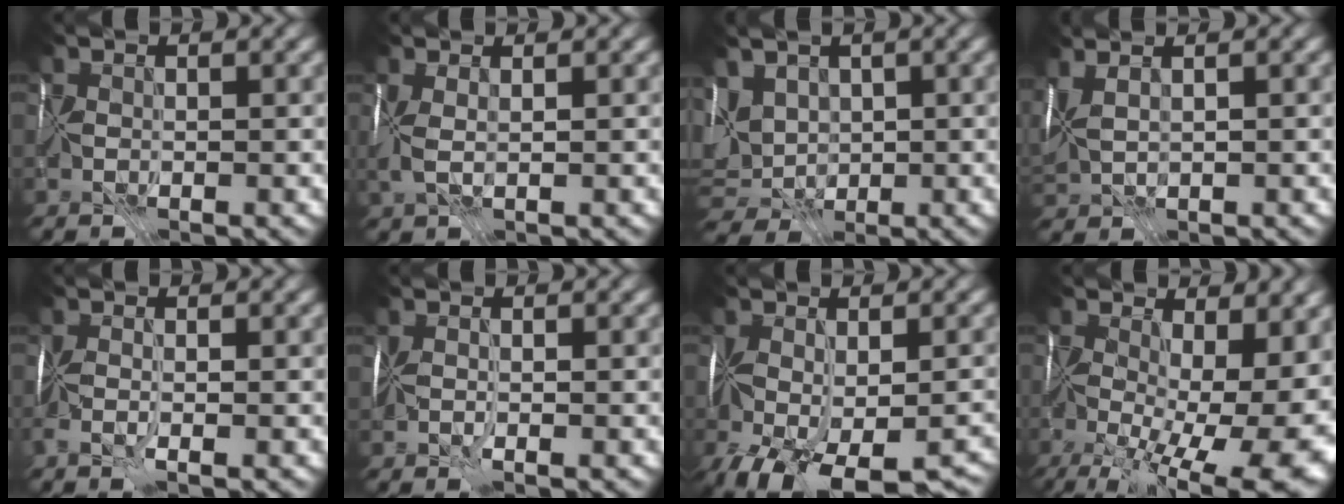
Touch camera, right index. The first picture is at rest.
{"total": 2.1, "force": [0.7, 0.8, 1.8], "torque": [-0.049, 0.008, 0.008]}
{"total": 6.4, "force": [1.5, 4.8, 3.9], "torque": [-0.083, 0.007, 0.030]}
{"total": 4.3, "force": [2.1, 1.9, 3.2], "torque": [-0.077, 0.024, 0.046]}
{"total": 2.8, "force": [-1.4, 0.9, 2.3], "torque": [-0.045, -0.003, -0.033]}
{"total": 2.0, "force": [-0.7, 0.9, 1.6], "torque": [-0.031, -0.003, -0.016]}
{"total": 14.9, "force": [-8.8, 7.8, 9.2], "torque": [-0.170, -0.058, -0.093]}
{"total": 18.1, "force": [-3.8, 8.8, 15.4], "torque": [-0.224, -0.033, -0.015]}